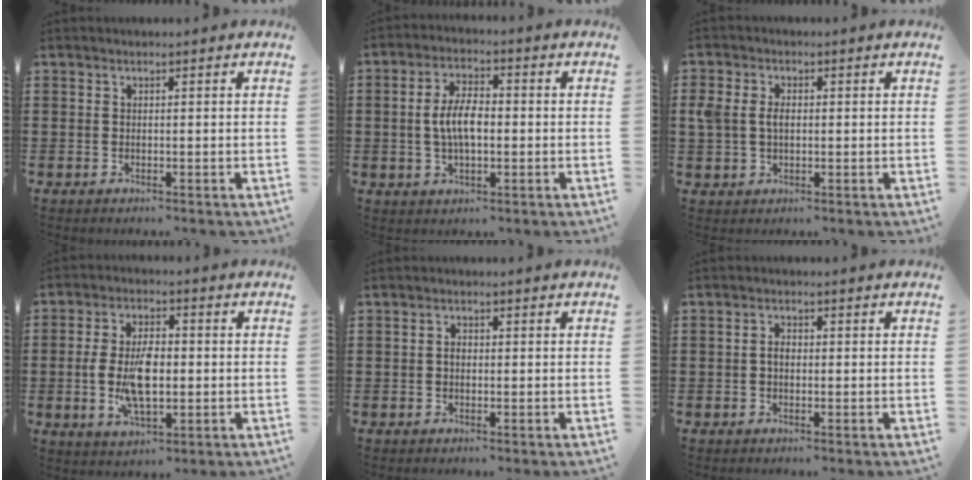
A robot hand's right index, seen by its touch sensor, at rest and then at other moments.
{"total": 6.2, "force": [-0.3, 2.9, 5.5], "torque": [-0.116, 0.003, -0.010]}
{"total": 3.4, "force": [0.3, 2.4, 2.4], "torque": [-0.066, 0.005, -0.001]}
{"total": 8.3, "force": [-0.7, 4.1, 7.3], "torque": [-0.157, -0.004, -0.022]}
{"total": 1.2, "force": [-0.1, 0.7, 1.0], "torque": [-0.020, 0.003, -0.002]}
{"total": 1.7, "force": [-0.2, 1.0, 1.4], "torque": [-0.027, 0.004, -0.005]}